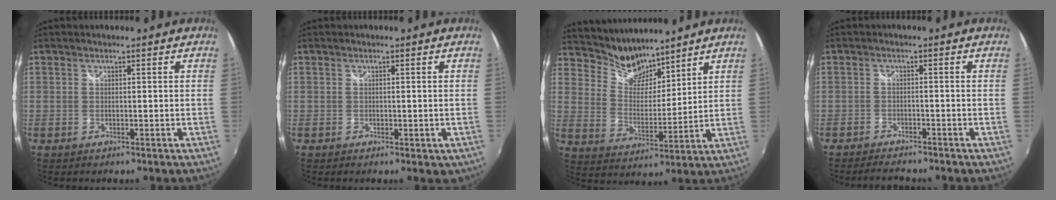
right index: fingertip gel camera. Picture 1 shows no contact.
{"total": 1.1, "force": [-0.2, 0.8, 0.8], "torque": [-0.010, -0.003, -0.003]}
{"total": 10.9, "force": [9.6, 4.4, 2.9], "torque": [-0.063, 0.004, 0.178]}
{"total": 5.1, "force": [-4.6, 1.2, 1.8], "torque": [-0.051, -0.009, -0.075]}